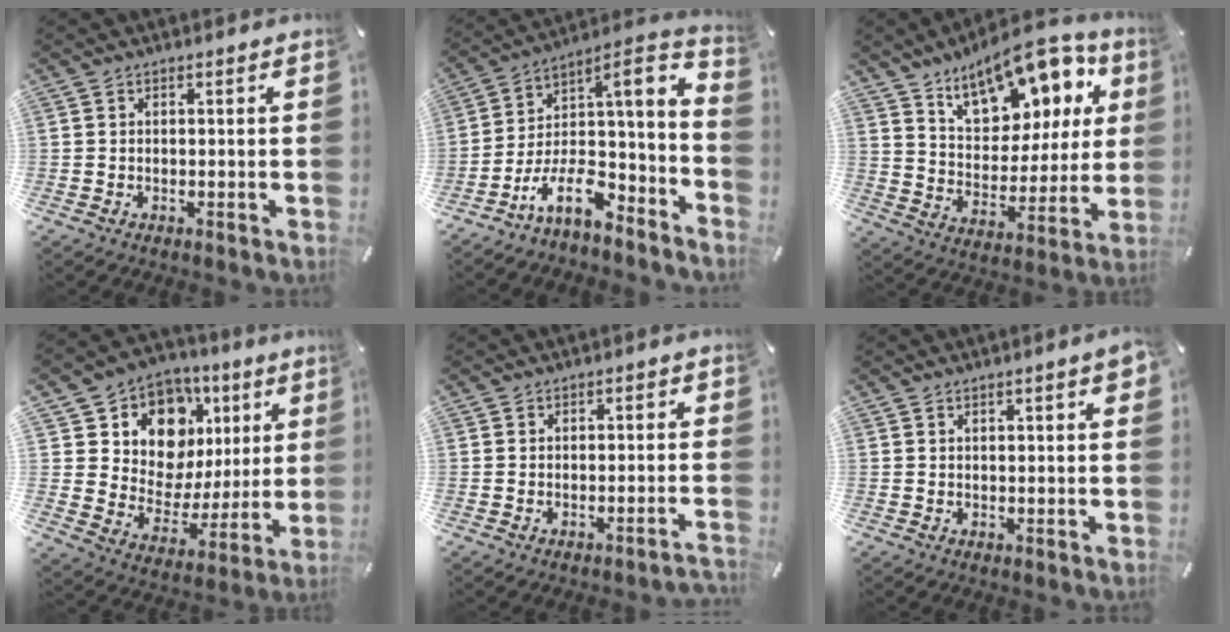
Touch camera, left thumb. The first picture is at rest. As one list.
[{"total": 10.5, "force": [-5.1, 3.9, 8.3], "torque": [-0.128, 0.002, -0.096]}, {"total": 18.0, "force": [12.1, 9.6, 9.4], "torque": [-0.141, -0.082, 0.207]}, {"total": 13.3, "force": [6.7, 10.5, 4.8], "torque": [-0.080, -0.057, 0.125]}, {"total": 1.7, "force": [-1.3, 0.3, 1.0], "torque": [-0.018, 0.005, -0.024]}, {"total": 2.7, "force": [1.1, 0.5, 2.4], "torque": [-0.047, 0.001, 0.019]}]